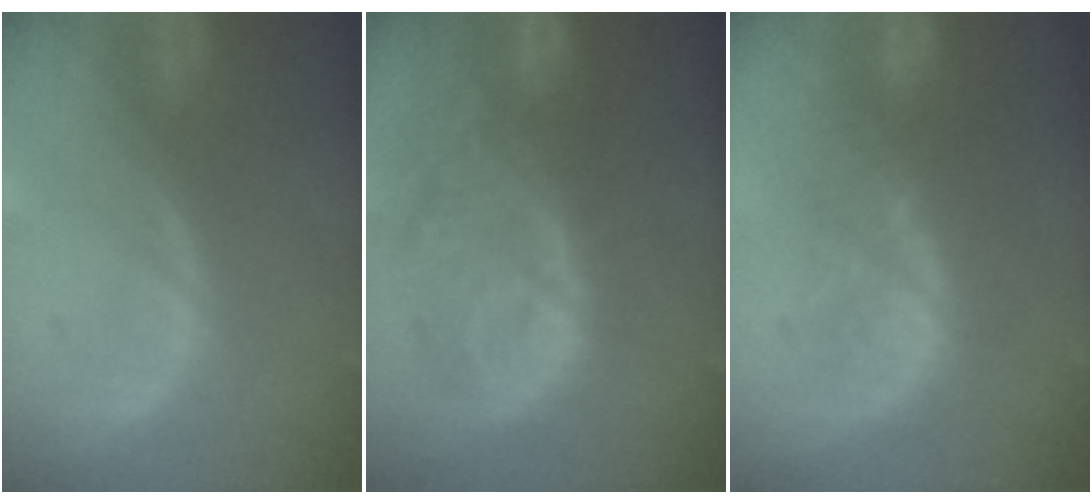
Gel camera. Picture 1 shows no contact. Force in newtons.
{"total": 12.2, "press": 10.9, "slide": 5.4}
{"total": 8.3, "press": 7.4, "slide": 3.7}